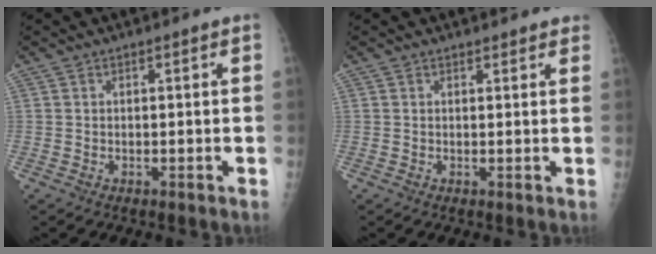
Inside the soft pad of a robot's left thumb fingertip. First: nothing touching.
{"total": 2.4, "force": [2.3, 0.7, 0.5], "torque": [0.005, -0.008, 0.019]}